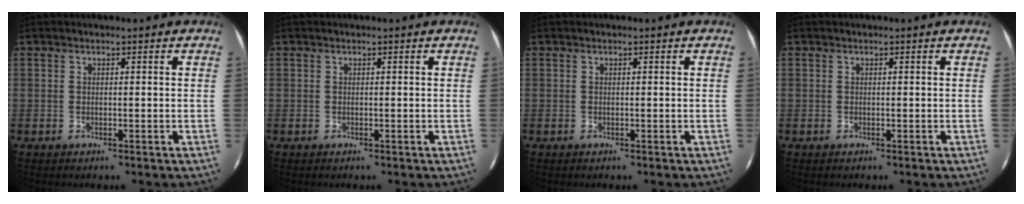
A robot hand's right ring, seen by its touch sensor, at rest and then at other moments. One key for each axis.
{"total": 0.0}
{"total": 0.0}
{"total": 0.0}